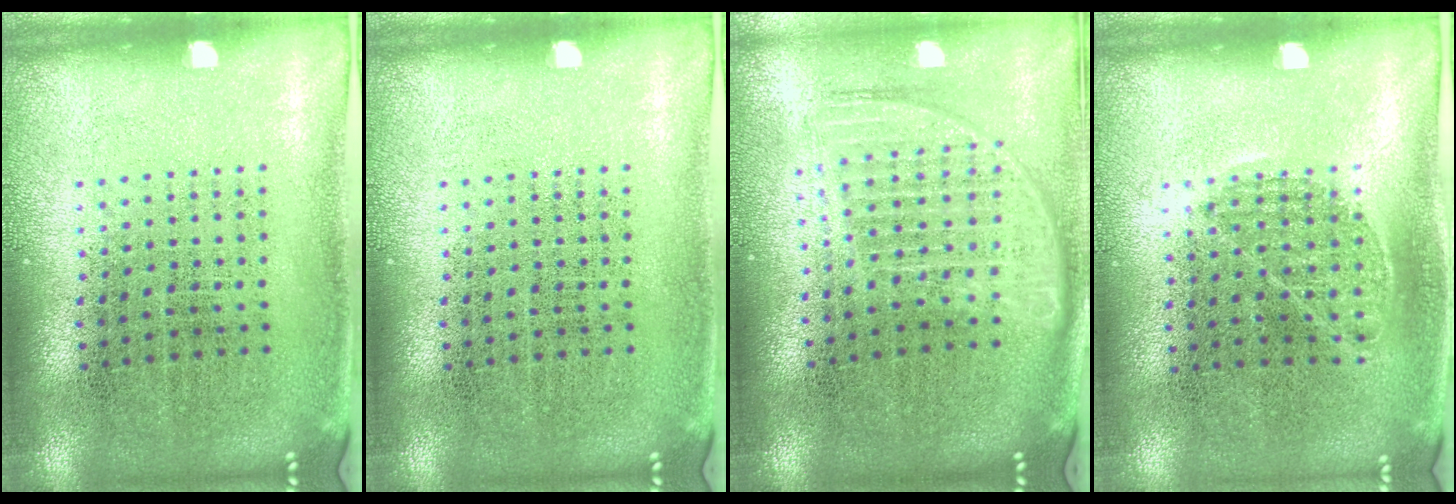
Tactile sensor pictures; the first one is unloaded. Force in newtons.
{"total": 0.0}
{"total": 1.8, "press": 1.5, "slide": 0.9}
{"total": 0.9, "press": 0.7, "slide": 0.6}